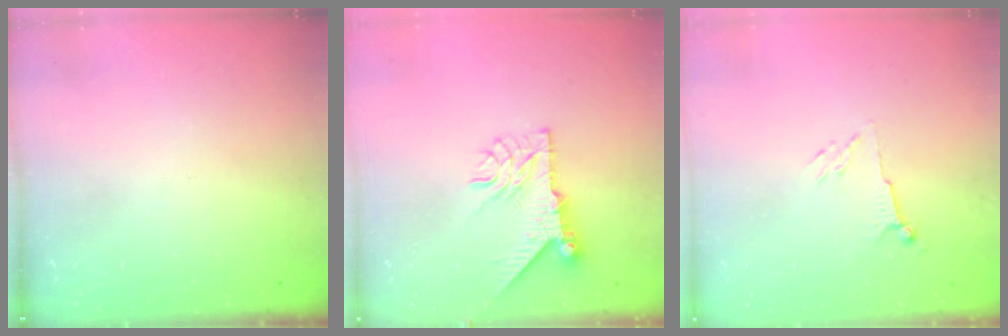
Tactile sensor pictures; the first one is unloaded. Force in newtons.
{"total": 9.1, "press": 9.1, "slide": 1.1}
{"total": 4.5, "press": 4.4, "slide": 1.0}